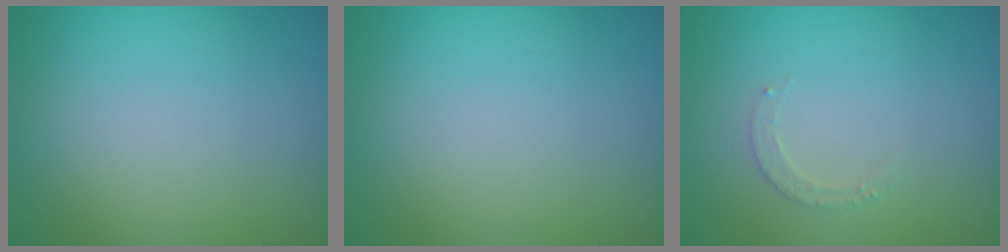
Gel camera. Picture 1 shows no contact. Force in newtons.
{"total": 0.0}
{"total": 1.3, "press": 1.2, "slide": 0.2}